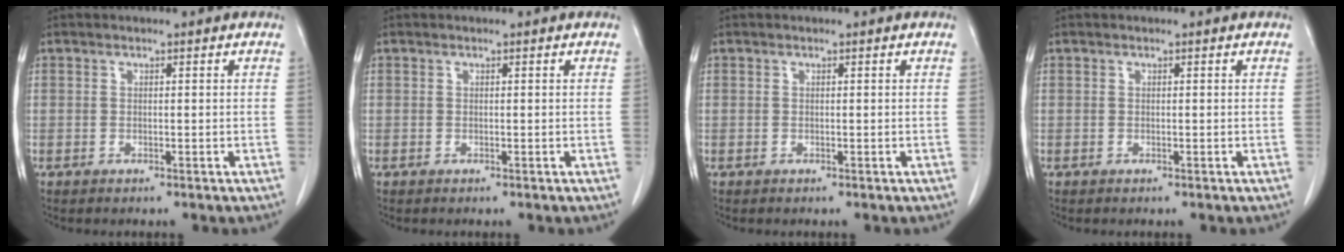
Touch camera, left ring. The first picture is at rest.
{"total": 0.0}
{"total": 0.0}
{"total": 0.0}